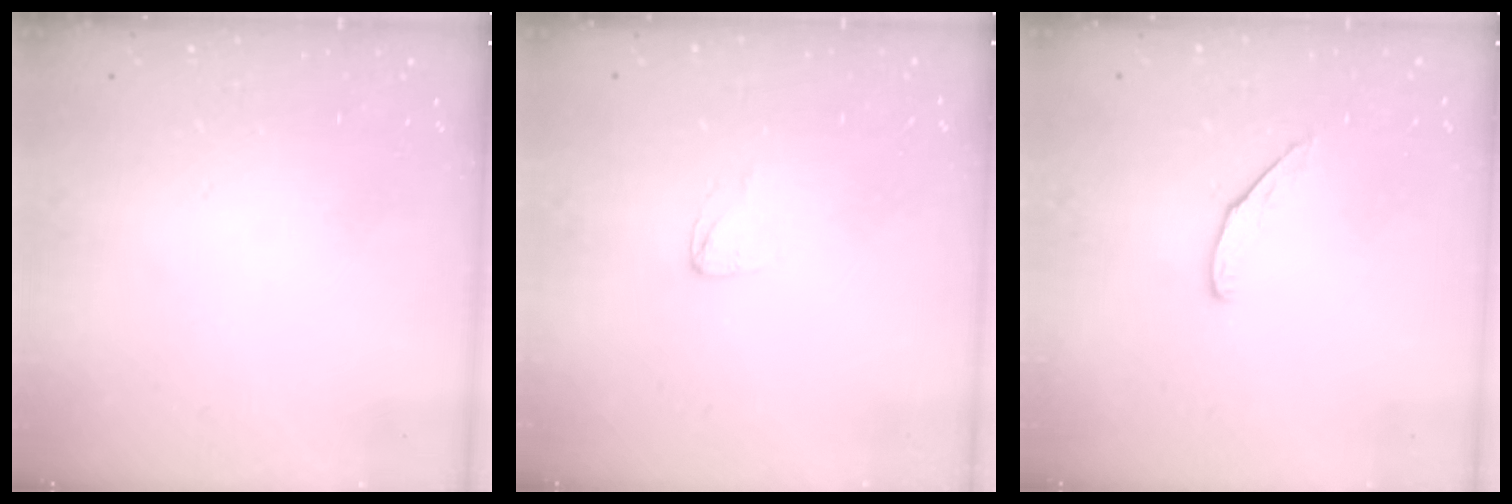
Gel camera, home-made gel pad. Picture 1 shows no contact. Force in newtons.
{"total": 2.0, "press": 2.0, "slide": 0.1}
{"total": 5.0, "press": 4.9, "slide": 0.6}